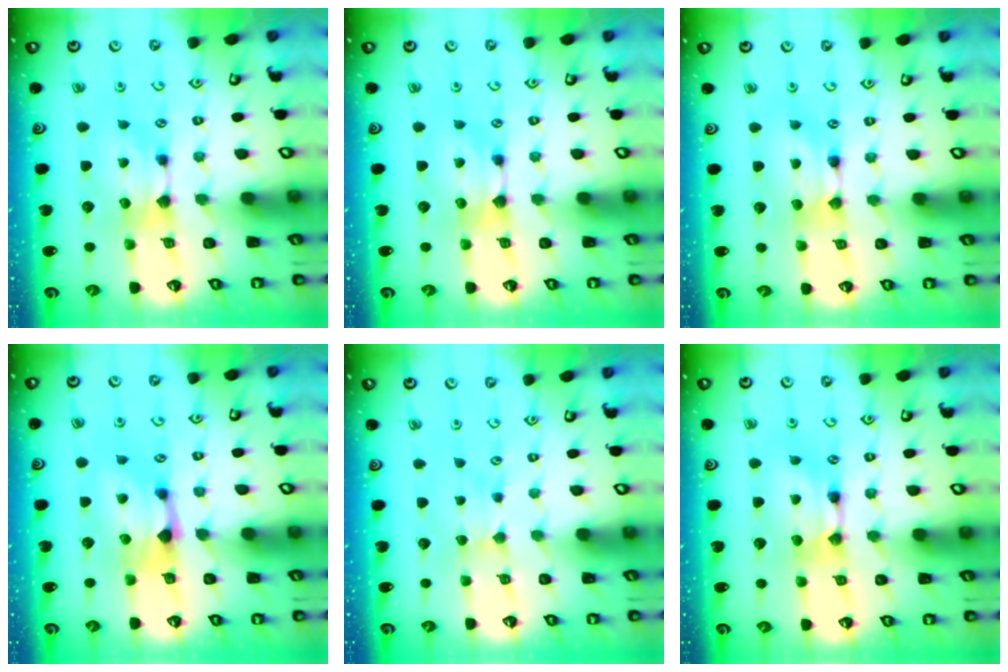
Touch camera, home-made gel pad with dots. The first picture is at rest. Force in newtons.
{"total": 0.0}
{"total": 1.6, "press": 1.6, "slide": 0.2}
{"total": 1.4, "press": 0.9, "slide": 1.1}
{"total": 2.4, "press": 2.4, "slide": 0.6}
{"total": 2.0, "press": 2.0, "slide": 0.1}